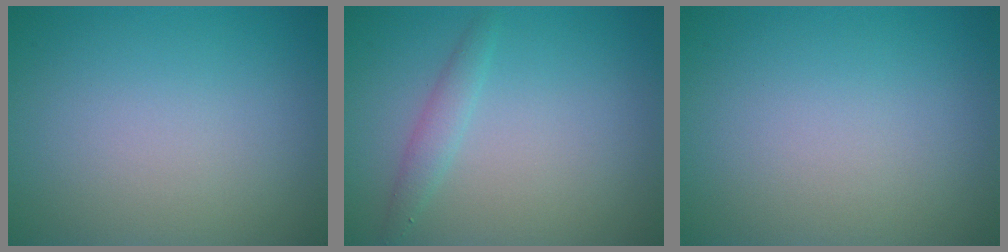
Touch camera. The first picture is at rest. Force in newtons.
{"total": 1.5, "press": 1.5, "slide": 0.1}
{"total": 0.0}